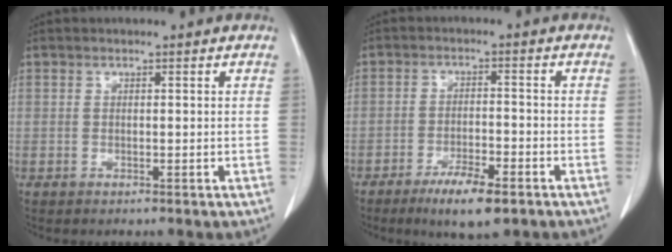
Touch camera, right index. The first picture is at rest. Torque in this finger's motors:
{"motor_torque": [0.47, -0.46, 0.41, 0.10]}